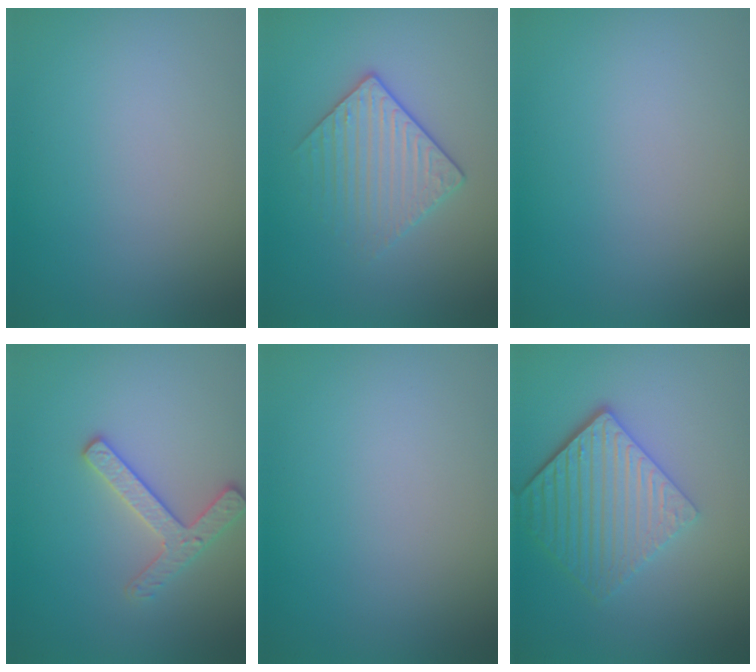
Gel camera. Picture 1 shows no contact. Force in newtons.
{"total": 2.9, "press": 2.6, "slide": 1.2}
{"total": 0.0}
{"total": 2.6, "press": 2.6, "slide": 0.3}
{"total": 0.0}
{"total": 5.5, "press": 4.2, "slide": 3.5}